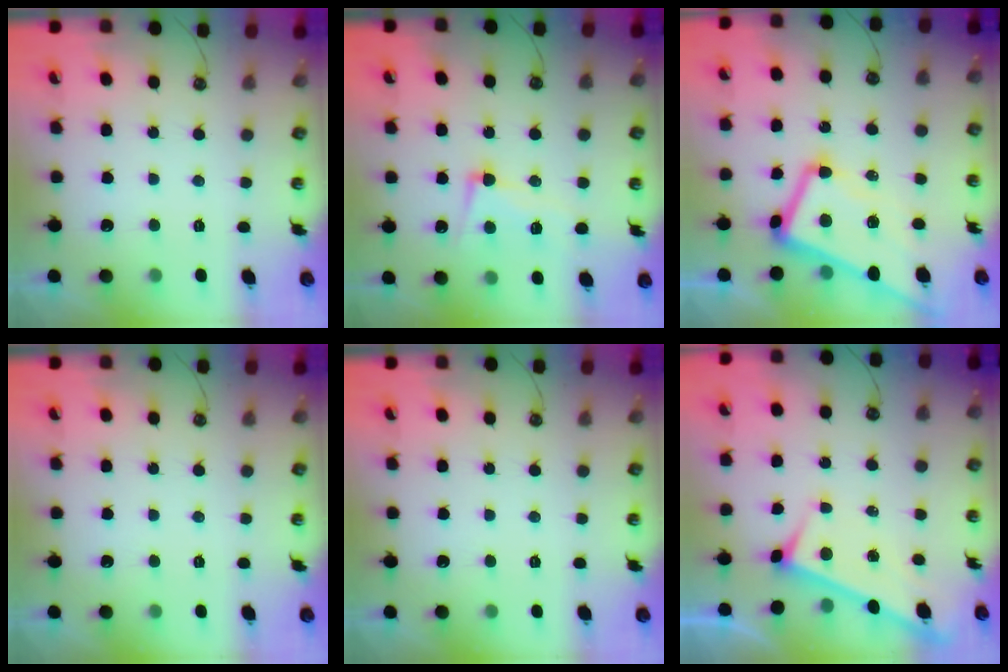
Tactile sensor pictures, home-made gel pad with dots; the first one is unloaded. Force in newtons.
{"total": 8.1, "press": 7.8, "slide": 1.9}
{"total": 7.6, "press": 7.5, "slide": 1.5}
{"total": 0.0}
{"total": 0.0}
{"total": 3.3, "press": 3.3, "slide": 0.2}